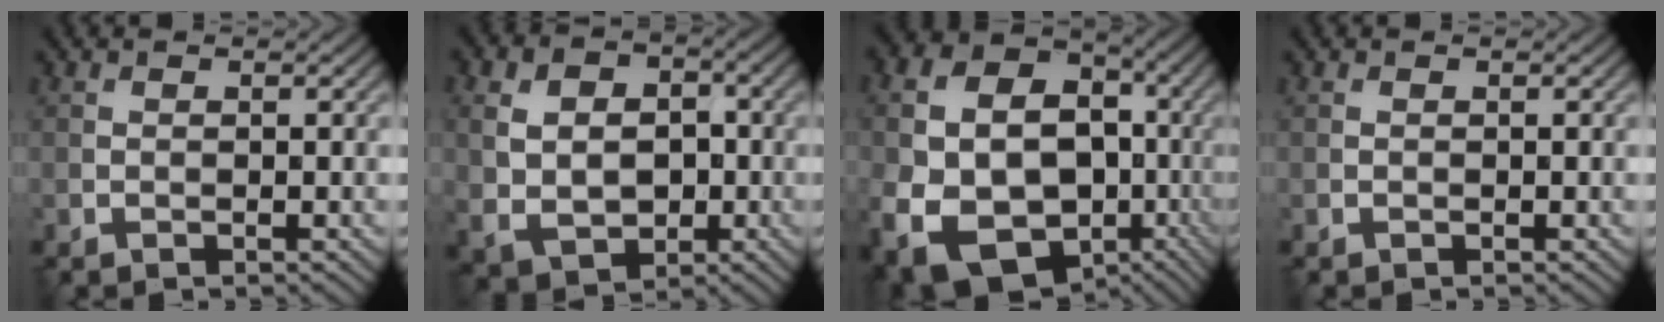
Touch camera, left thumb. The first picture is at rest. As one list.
[{"total": 8.8, "force": [-0.3, 6.8, 5.6], "torque": [-0.124, -0.006, -0.002]}, {"total": 18.9, "force": [-4.3, 15.0, 10.7], "torque": [-0.236, -0.053, -0.053]}, {"total": 0.0}]